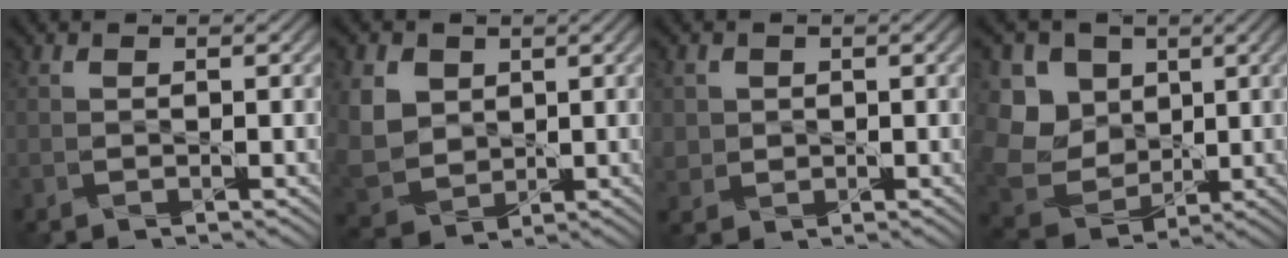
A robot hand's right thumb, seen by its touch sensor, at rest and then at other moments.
{"total": 6.4, "force": [2.0, 5.3, 3.0], "torque": [-0.104, -0.006, 0.049]}
{"total": 2.2, "force": [0.4, 2.1, 0.5], "torque": [-0.015, -0.007, 0.011]}
{"total": 8.9, "force": [2.6, 7.8, 3.6], "torque": [-0.128, 0.002, 0.047]}